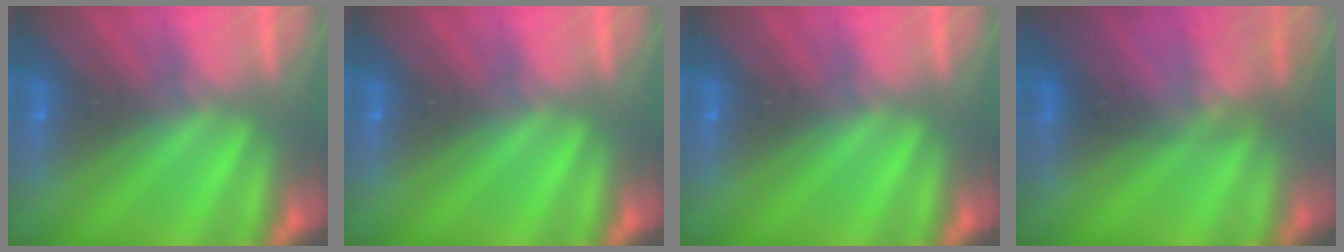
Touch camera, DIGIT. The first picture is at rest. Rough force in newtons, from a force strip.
{"total": 0.0}
{"total": 0.0}
{"total": 2.8}